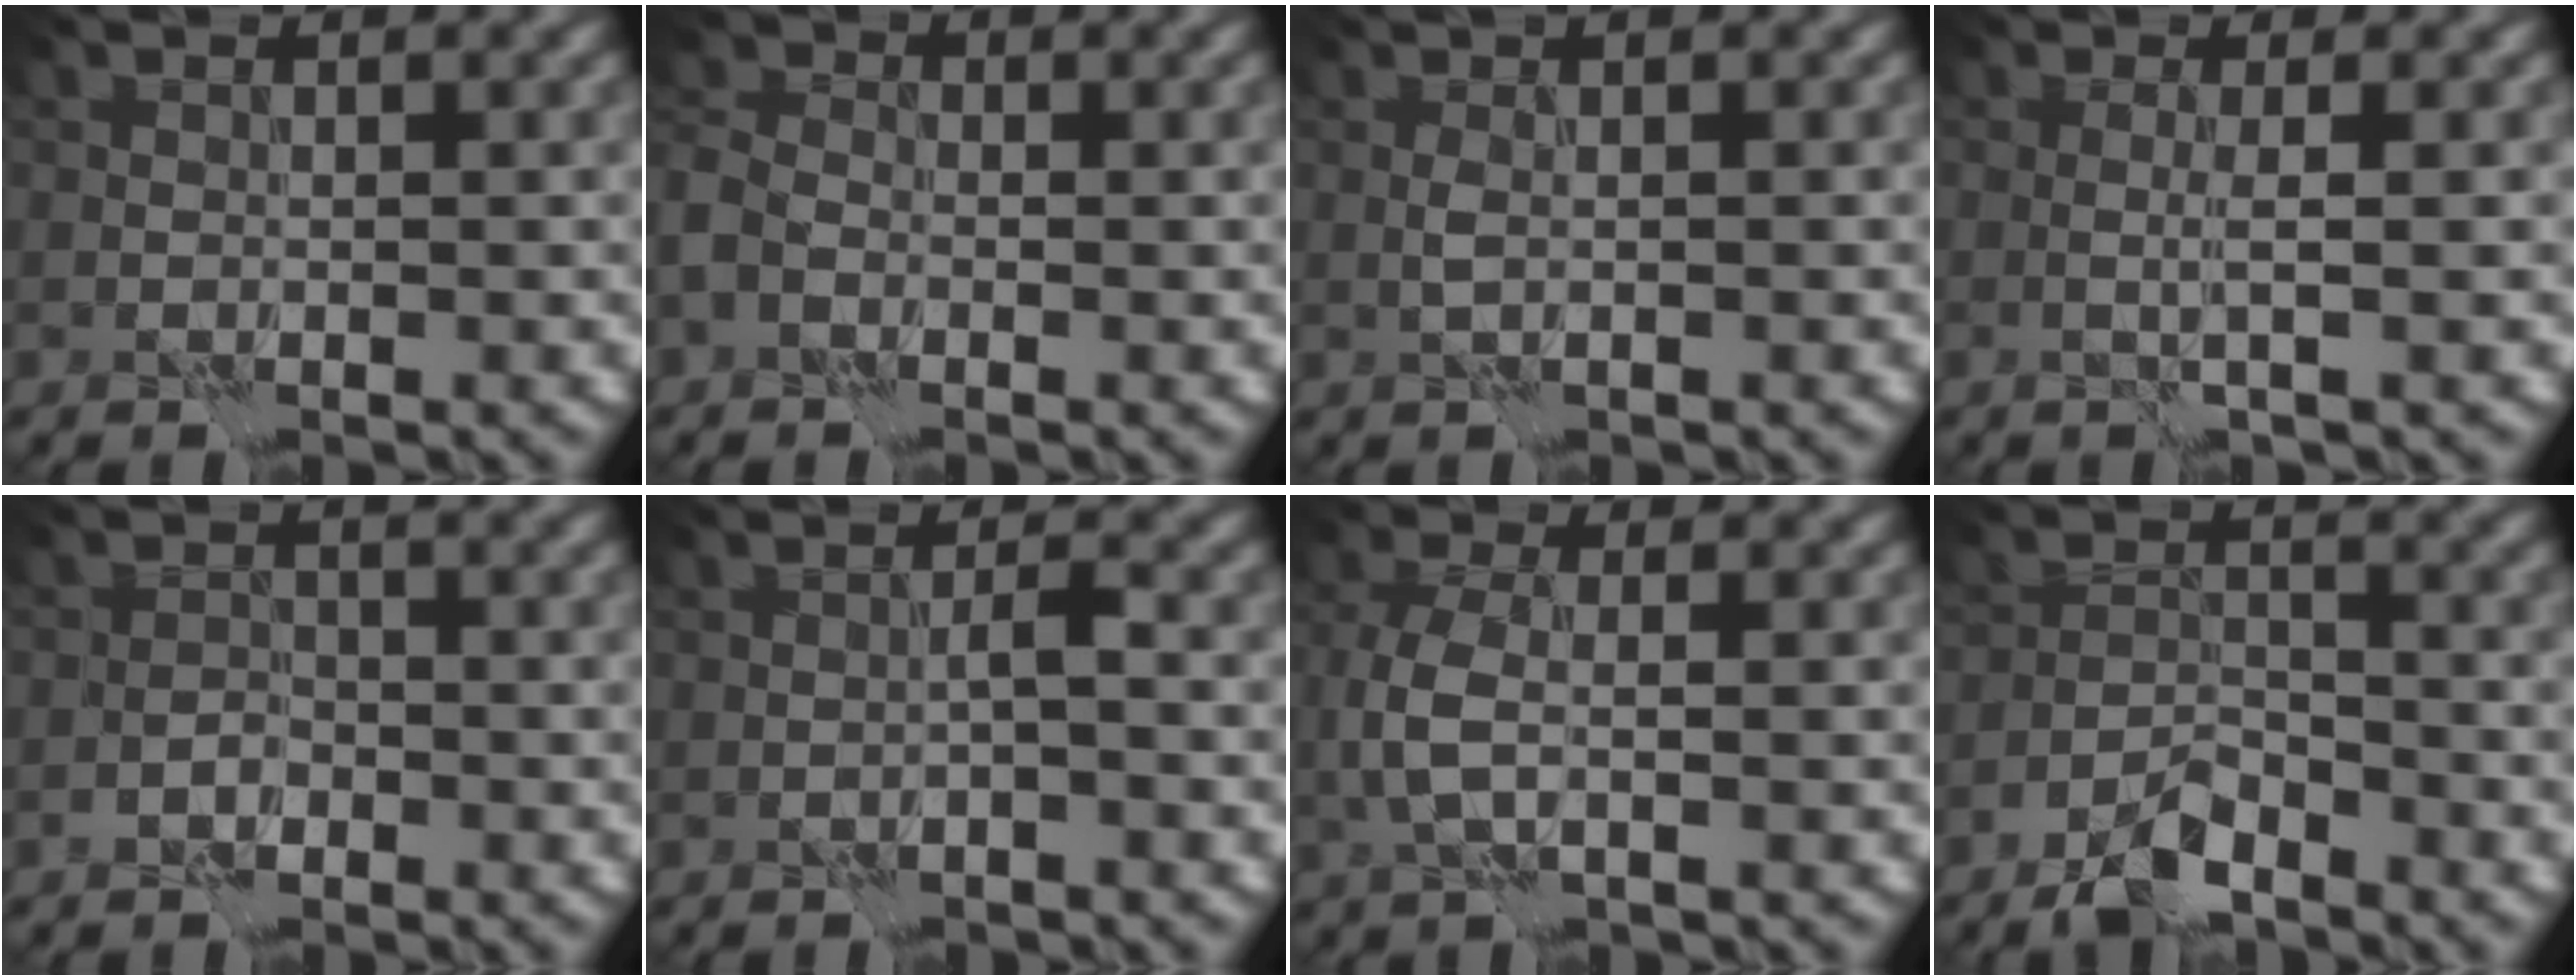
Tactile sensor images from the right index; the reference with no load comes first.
{"total": 3.1, "force": [-1.1, 2.3, 1.7], "torque": [-0.046, 0.004, -0.037]}
{"total": 1.3, "force": [0.6, 0.0, 1.2], "torque": [-0.024, 0.001, 0.004]}
{"total": 1.7, "force": [0.2, 0.3, 1.6], "torque": [-0.033, 0.000, -0.002]}
{"total": 1.0, "force": [-0.6, 0.7, 0.4], "torque": [-0.005, 0.005, -0.013]}
{"total": 1.3, "force": [-0.4, 0.0, 1.2], "torque": [-0.022, 0.008, -0.010]}
{"total": 3.7, "force": [-0.1, 1.8, 3.2], "torque": [-0.084, 0.001, -0.005]}
{"total": 3.7, "force": [-2.8, 1.2, 2.0], "torque": [-0.039, 0.004, -0.062]}